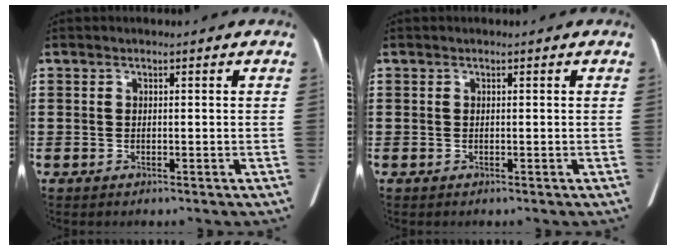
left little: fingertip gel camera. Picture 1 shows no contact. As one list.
[{"total": 0.0}]